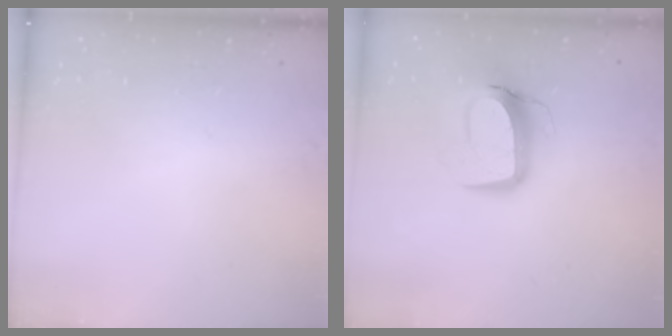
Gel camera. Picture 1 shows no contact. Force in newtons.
{"total": 12.5, "press": 12.4, "slide": 1.5}